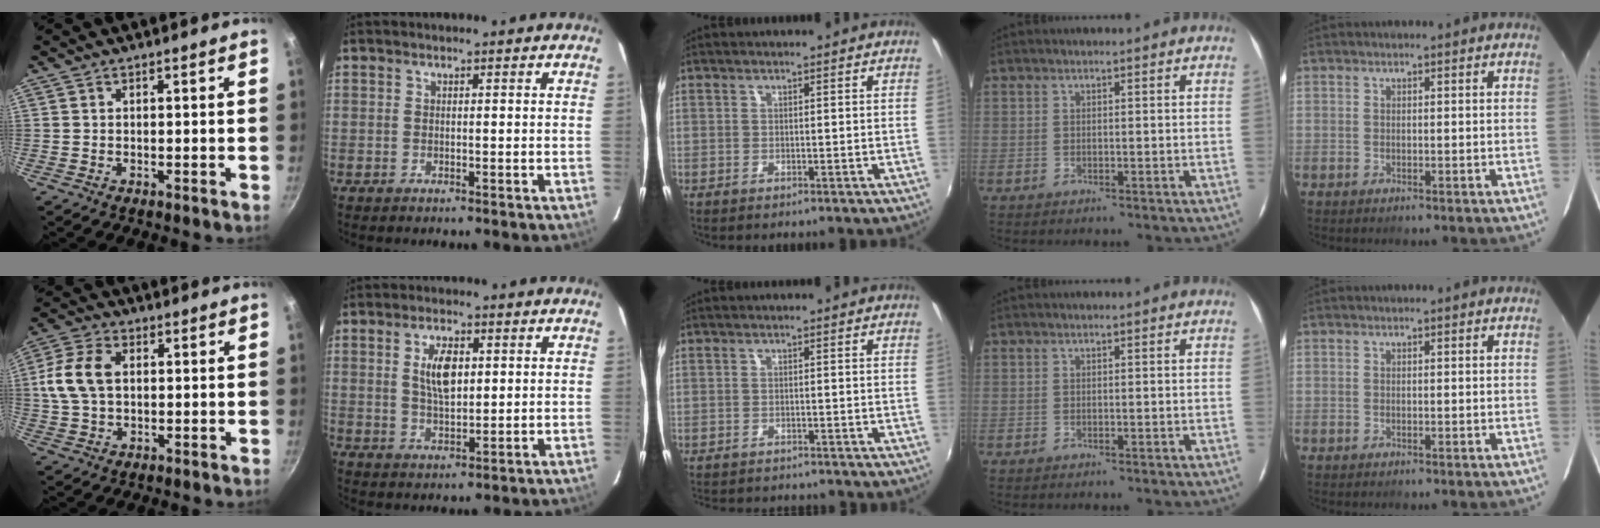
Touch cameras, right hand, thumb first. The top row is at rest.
{"thumb": {"total": 10.0, "force": [1.3, 6.6, 7.4], "torque": [-0.144, 0.017, 0.017]}, "index": {"total": 6.7, "force": [1.7, 3.2, 5.7], "torque": [-0.103, 0.004, 0.034]}, "middle": {"total": 5.7, "force": [-5.3, 1.4, 1.6], "torque": [-0.045, -0.015, -0.079]}}